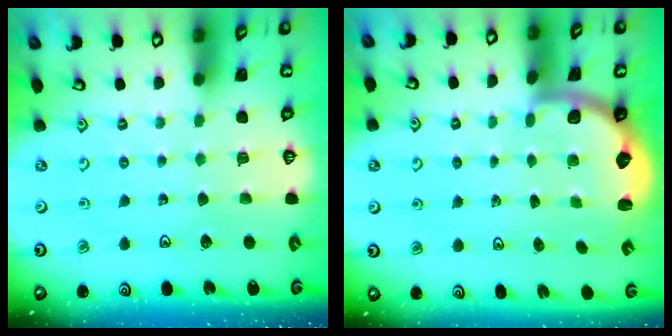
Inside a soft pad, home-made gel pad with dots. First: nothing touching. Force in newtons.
{"total": 2.2, "press": 2.1, "slide": 0.8}